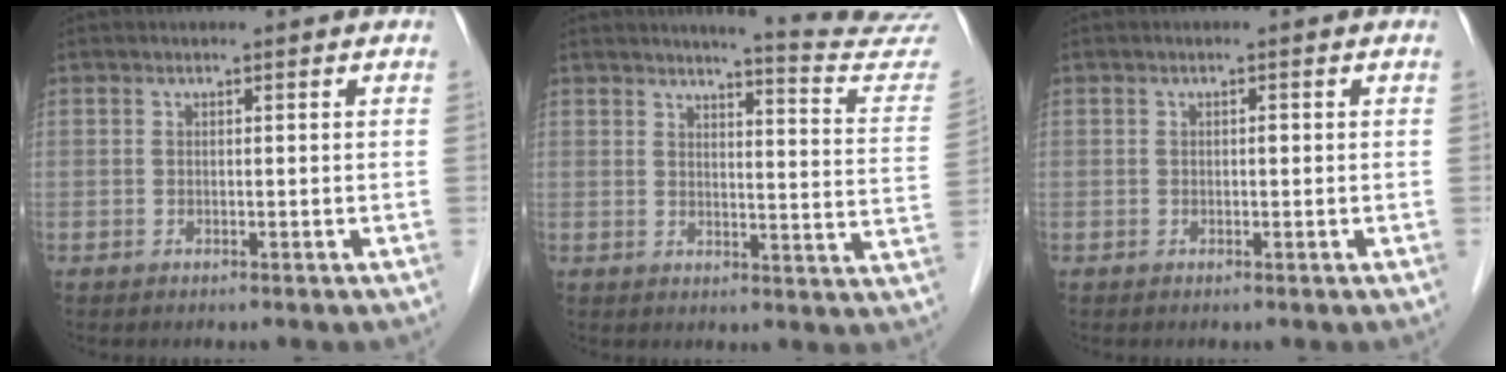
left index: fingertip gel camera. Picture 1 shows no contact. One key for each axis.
{"total": 14.1, "fx": 13.8, "fy": -1.0, "fz": 2.7, "tx": -0.025, "ty": -0.110, "tz": 0.135}
{"total": 0.5, "fx": -0.2, "fy": 0.3, "fz": 0.4, "tx": -0.005, "ty": -0.002, "tz": -0.005}